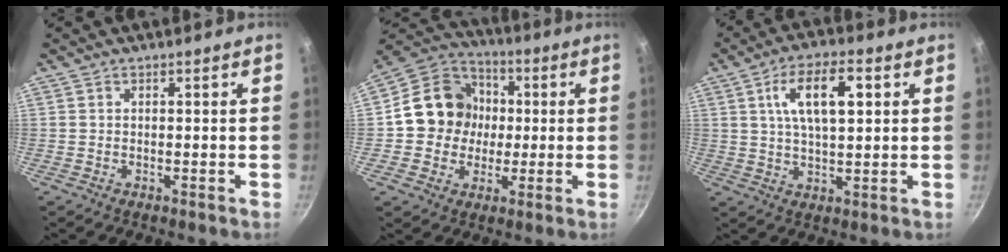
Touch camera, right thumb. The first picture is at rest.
{"total": 13.9, "force": [0.3, 12.5, 6.1], "torque": [-0.069, 0.027, -0.009]}
{"total": 10.9, "force": [3.2, 4.6, 9.4], "torque": [-0.149, 0.003, 0.054]}